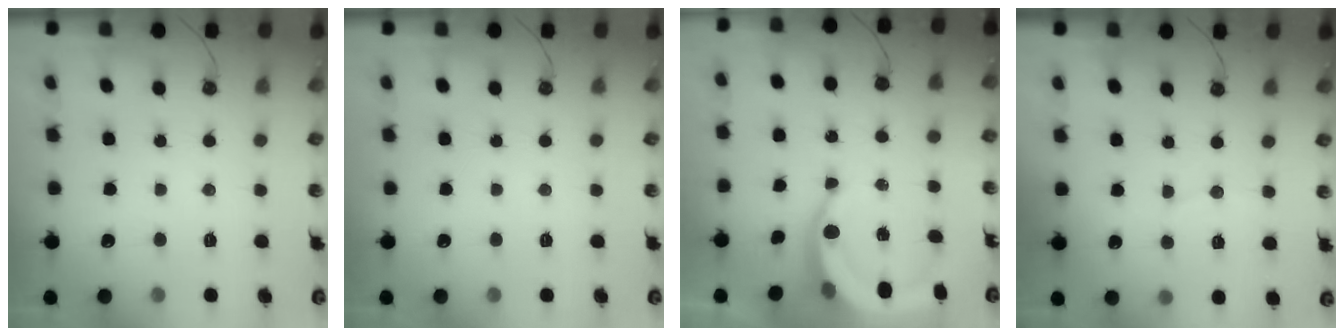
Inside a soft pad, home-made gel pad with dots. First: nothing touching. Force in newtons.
{"total": 0.0}
{"total": 7.9, "press": 7.8, "slide": 1.0}
{"total": 3.6, "press": 3.6, "slide": 0.6}